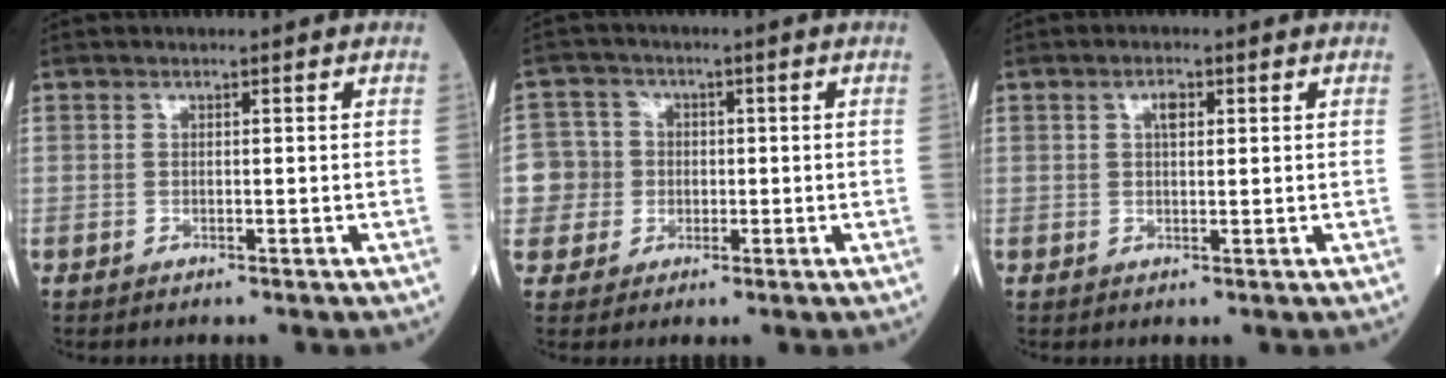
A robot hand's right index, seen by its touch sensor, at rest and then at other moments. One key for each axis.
{"total": 6.9, "fx": -0.4, "fy": 6.8, "fz": 0.6, "tx": -0.015, "ty": 0.019, "tz": -0.005}
{"total": 2.1, "fx": 0.8, "fy": 0.9, "fz": 1.7, "tx": -0.030, "ty": 0.003, "tz": 0.012}